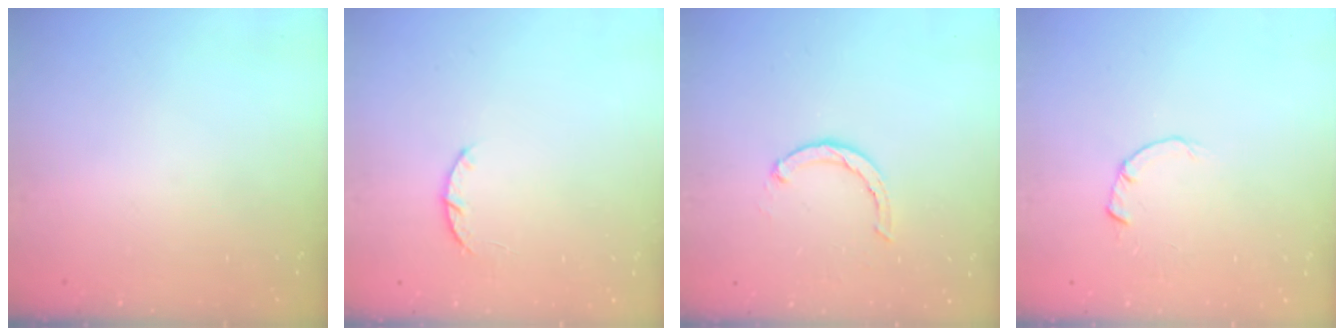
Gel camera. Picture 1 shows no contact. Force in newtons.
{"total": 3.0, "press": 2.9, "slide": 0.5}
{"total": 2.4, "press": 2.4, "slide": 0.4}
{"total": 1.8, "press": 1.7, "slide": 0.3}